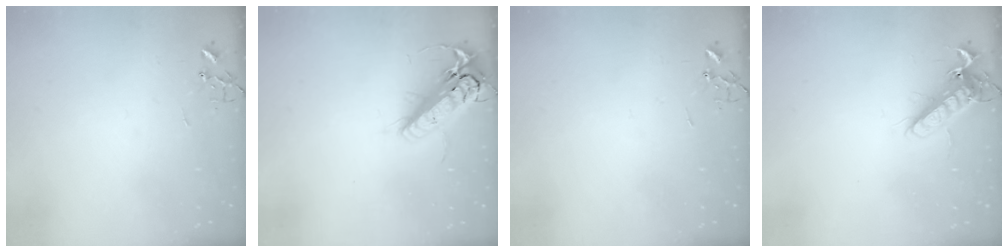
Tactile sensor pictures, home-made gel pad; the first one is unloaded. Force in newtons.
{"total": 17.8, "press": 17.5, "slide": 3.4}
{"total": 0.0}
{"total": 12.9, "press": 12.8, "slide": 1.7}